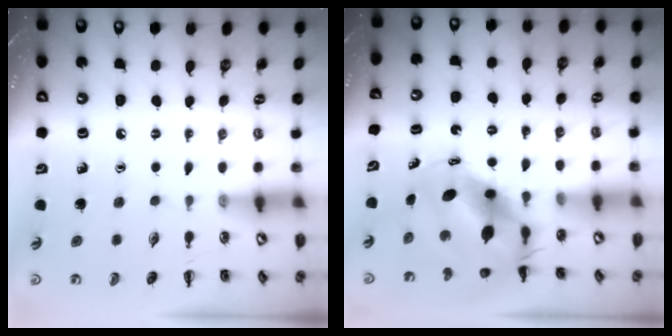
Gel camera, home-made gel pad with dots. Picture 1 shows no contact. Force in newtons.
{"total": 7.8, "press": 7.6, "slide": 1.8}